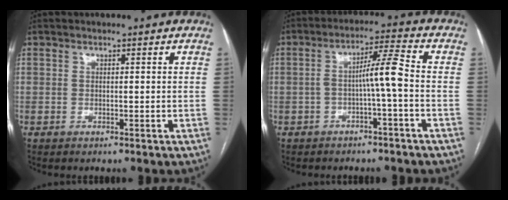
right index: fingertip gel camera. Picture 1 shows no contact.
{"total": 5.9, "force": [-1.3, -0.2, 5.8], "torque": [-0.099, 0.023, -0.020]}